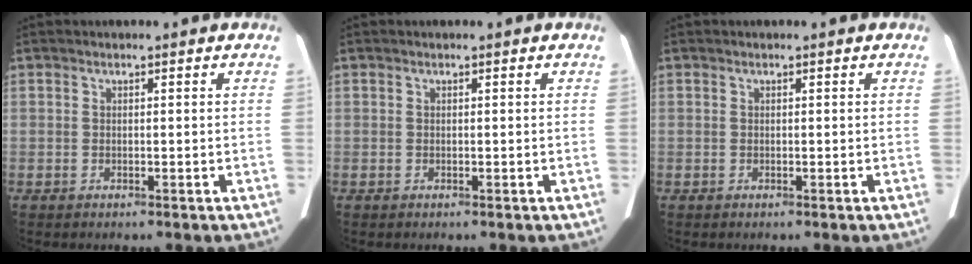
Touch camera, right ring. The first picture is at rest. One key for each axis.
{"total": 0.0}
{"total": 0.0}